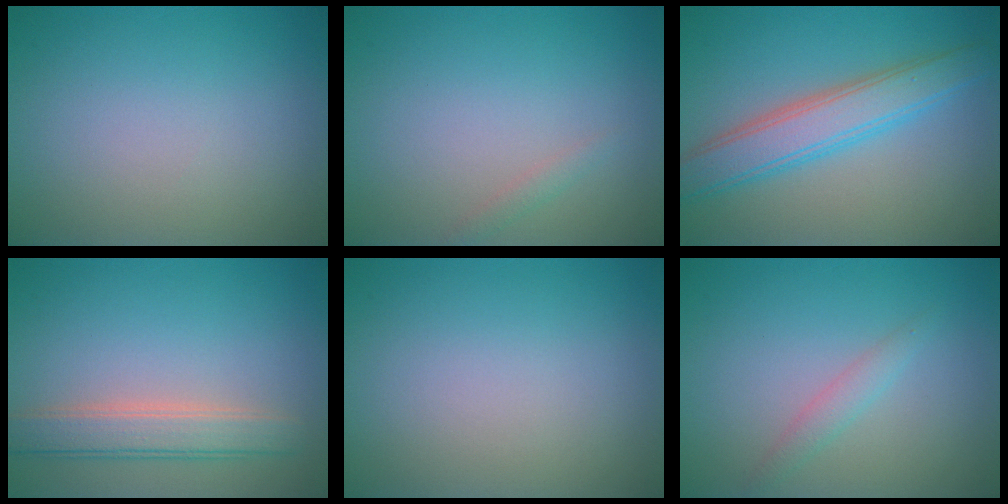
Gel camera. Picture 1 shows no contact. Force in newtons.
{"total": 0.7, "press": 0.7, "slide": 0.0}
{"total": 5.1, "press": 5.1, "slide": 0.1}
{"total": 3.7, "press": 3.7, "slide": 0.3}
{"total": 0.0}
{"total": 1.4, "press": 1.4, "slide": 0.1}